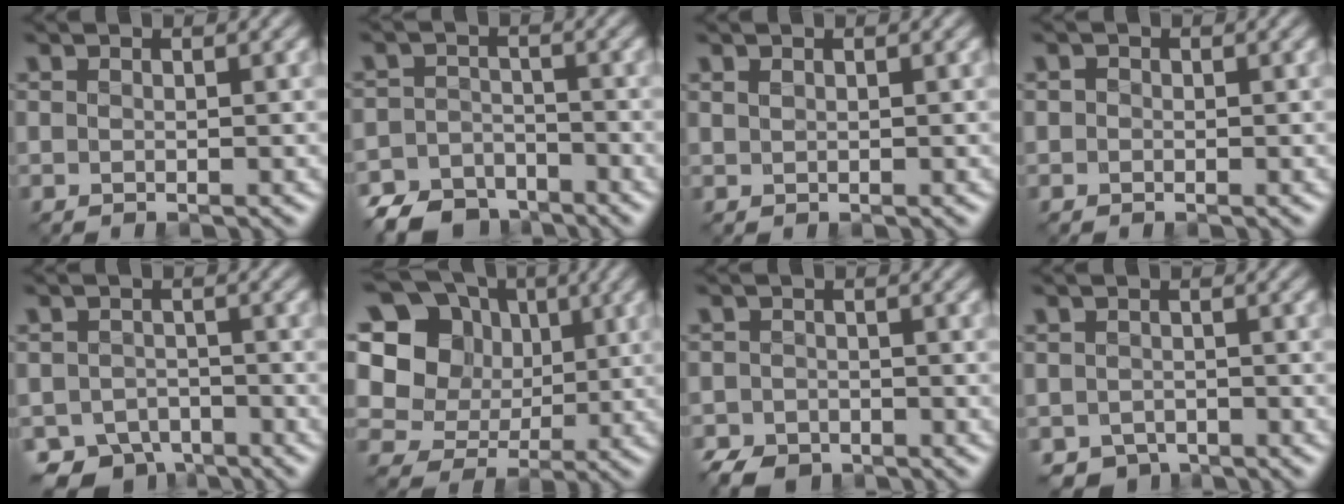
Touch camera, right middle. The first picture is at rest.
{"total": 5.7, "force": [-4.7, 2.9, 1.4], "torque": [-0.022, -0.014, -0.086]}
{"total": 0.5, "force": [0.4, 0.2, 0.2], "torque": [-0.007, 0.001, 0.011]}
{"total": 0.5, "force": [0.0, 0.5, 0.1], "torque": [0.002, -0.004, -0.003]}
{"total": 4.5, "force": [-3.4, 2.7, 1.1], "torque": [-0.008, -0.007, -0.063]}
{"total": 16.0, "force": [5.1, 13.5, 6.8], "torque": [-0.171, 0.033, 0.087]}
{"total": 3.1, "force": [-2.5, 1.6, 0.9], "torque": [-0.012, -0.006, -0.050]}
{"total": 1.9, "force": [-1.5, 1.2, 0.3], "torque": [0.001, -0.004, -0.029]}